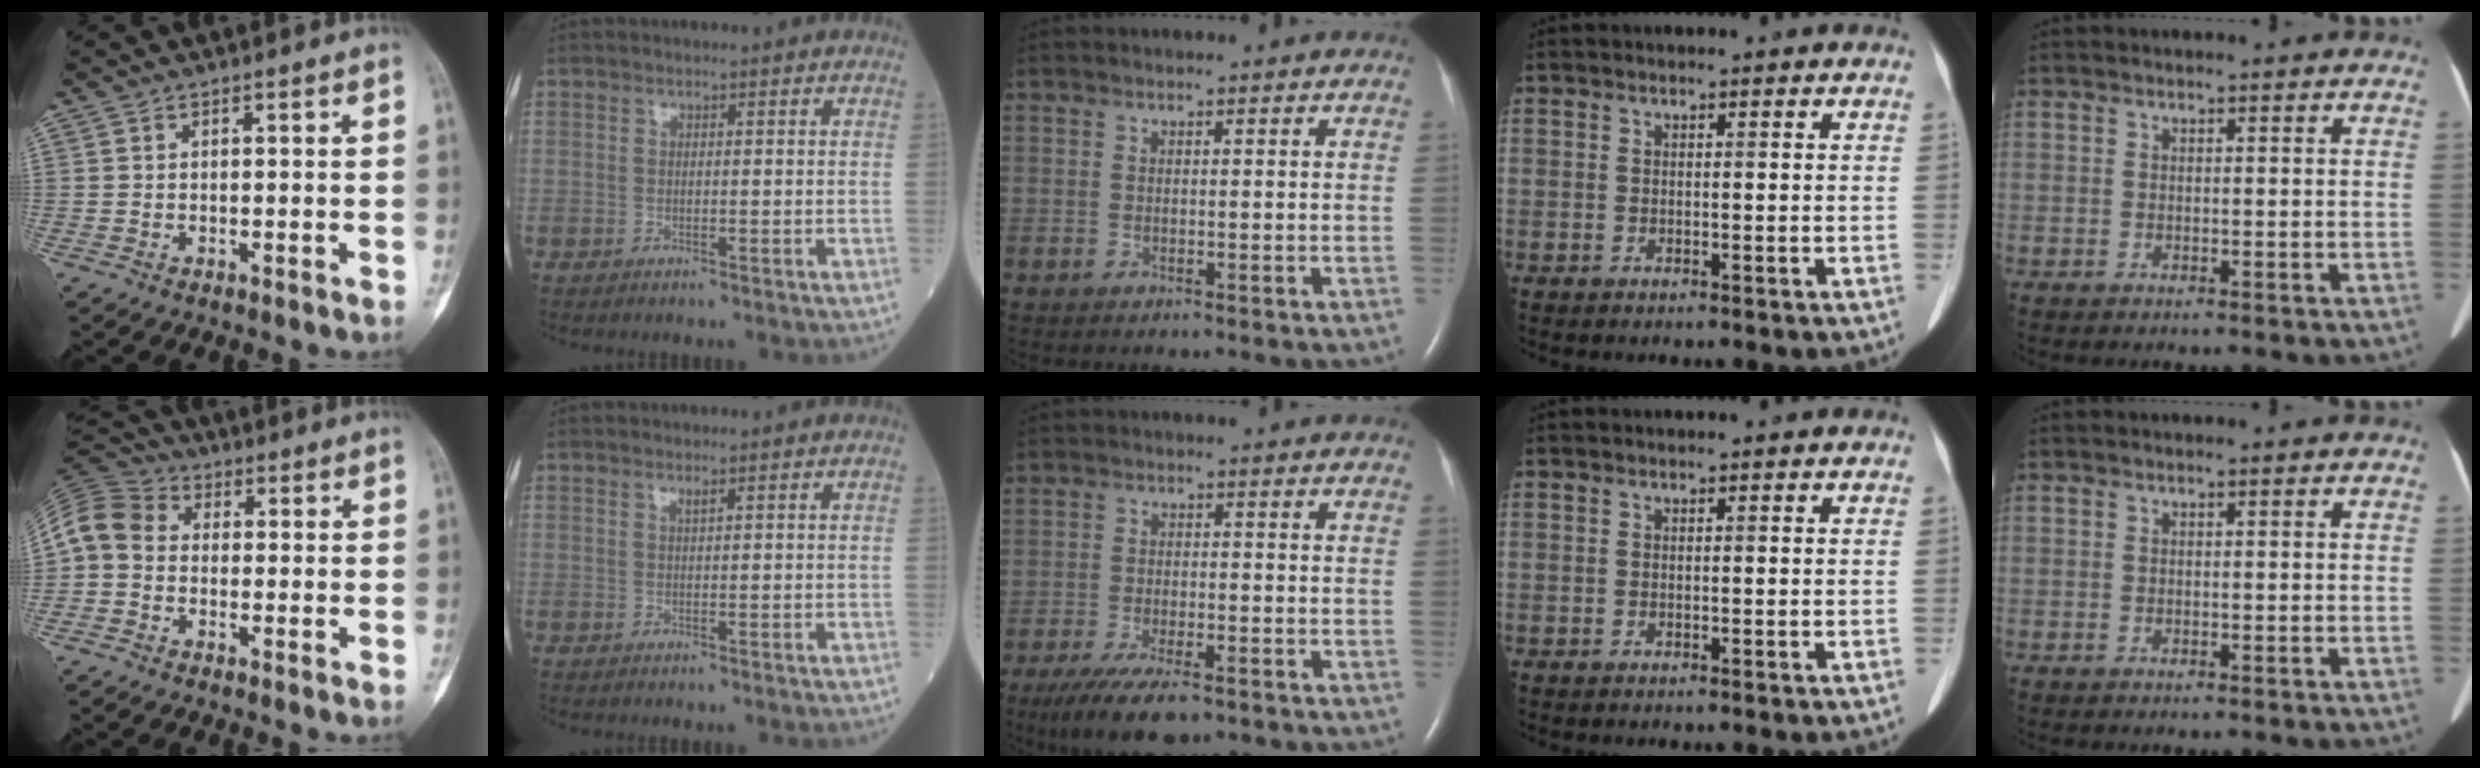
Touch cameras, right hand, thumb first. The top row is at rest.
{"thumb": {"total": 8.4, "force": [-0.4, 6.9, 4.8], "torque": [-0.086, 0.027, -0.025]}, "index": {"total": 0.6, "force": [0.5, -0.1, 0.4], "torque": [-0.009, -0.003, 0.010]}, "middle": {"total": 9.5, "force": [-6.8, 2.8, 6.1], "torque": [-0.104, -0.017, -0.110]}}